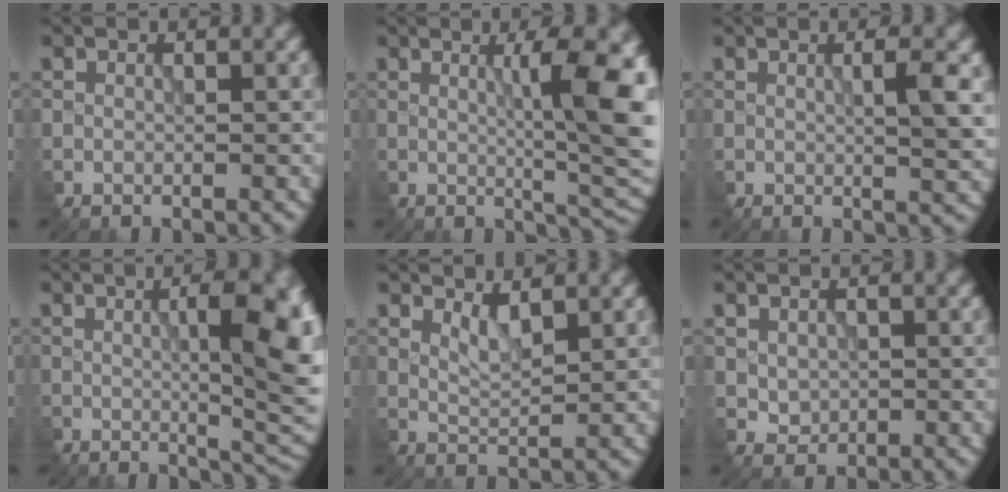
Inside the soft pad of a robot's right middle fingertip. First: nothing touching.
{"total": 9.7, "force": [1.3, 2.5, 9.3], "torque": [-0.118, -0.003, 0.027]}
{"total": 3.1, "force": [0.5, 0.6, 3.0], "torque": [-0.041, -0.001, 0.011]}
{"total": 10.2, "force": [0.6, 2.9, 9.7], "torque": [-0.118, 0.001, 0.016]}
{"total": 1.5, "force": [1.2, 0.4, 0.8], "torque": [-0.022, -0.007, 0.028]}
{"total": 1.3, "force": [0.2, 1.3, 0.4], "torque": [-0.012, -0.005, 0.014]}